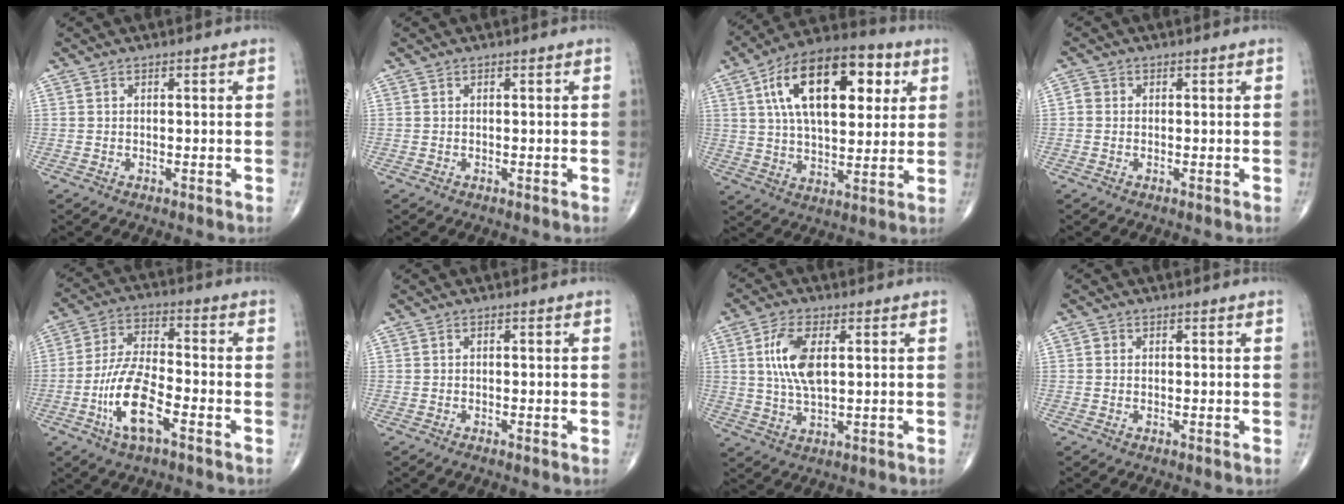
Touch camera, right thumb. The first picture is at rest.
{"total": 0.0}
{"total": 22.1, "force": [7.2, 11.1, 17.7], "torque": [-0.263, 0.001, 0.110]}
{"total": 1.5, "force": [-0.1, 1.4, 0.7], "torque": [-0.007, 0.003, -0.007]}
{"total": 11.7, "force": [-4.8, 4.1, 9.9], "torque": [-0.201, 0.027, -0.091]}
{"total": 0.6, "force": [-0.4, 0.1, 0.5], "torque": [-0.013, -0.002, -0.009]}
{"total": 8.7, "force": [1.9, 3.8, 7.6], "torque": [-0.158, -0.004, 0.037]}
{"total": 0.6, "force": [0.0, 0.6, 0.2], "torque": [-0.001, 0.001, -0.003]}